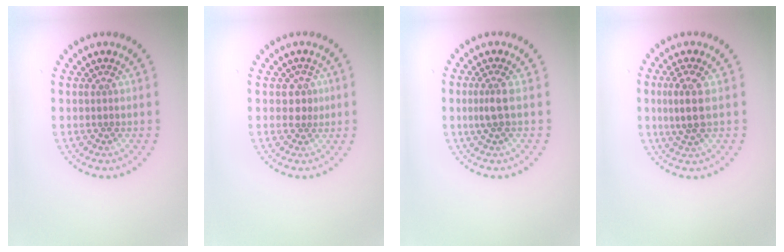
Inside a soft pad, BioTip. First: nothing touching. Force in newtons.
{"total": 1.3, "press": 1.2, "slide": 0.6}
{"total": 1.6, "press": 1.3, "slide": 1.0}
{"total": 2.8, "press": 2.5, "slide": 1.2}